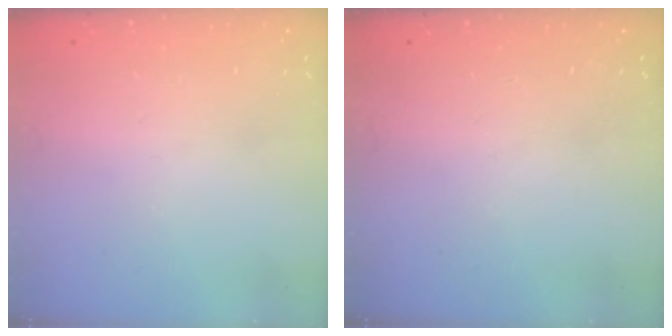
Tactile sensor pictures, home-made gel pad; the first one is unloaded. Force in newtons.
{"total": 0.0}